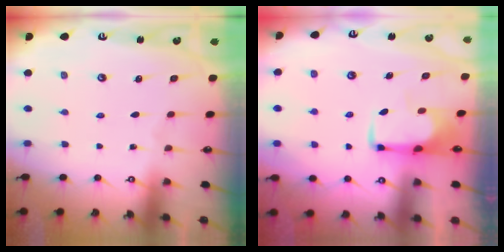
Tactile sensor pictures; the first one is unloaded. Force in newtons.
{"total": 1.7, "press": 1.6, "slide": 0.4}